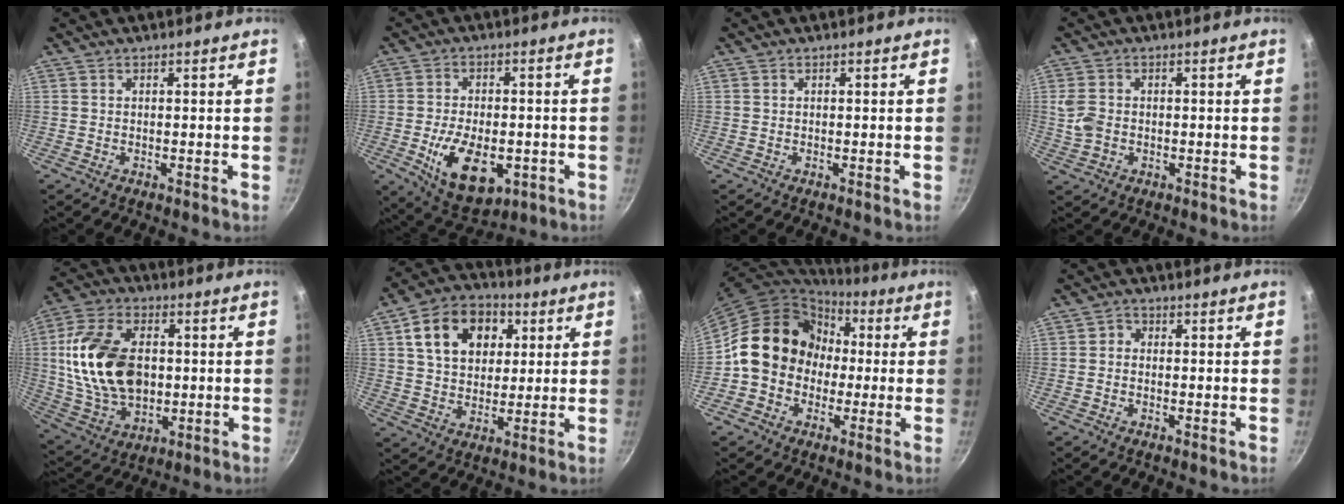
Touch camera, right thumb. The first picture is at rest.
{"total": 13.5, "force": [-3.8, 7.7, 10.5], "torque": [-0.160, -0.002, -0.046]}
{"total": 0.0}
{"total": 4.6, "force": [-0.2, 3.6, 2.9], "torque": [-0.058, 0.002, -0.004]}
{"total": 20.4, "force": [1.4, 13.4, 15.3], "torque": [-0.275, 0.007, 0.030]}
{"total": 15.4, "force": [4.9, 11.3, 9.2], "torque": [-0.126, 0.008, 0.073]}
{"total": 15.0, "force": [0.1, 13.1, 7.3], "torque": [-0.071, 0.038, -0.012]}
{"total": 1.5, "force": [-0.2, 1.4, 0.7], "torque": [-0.010, 0.006, -0.010]}